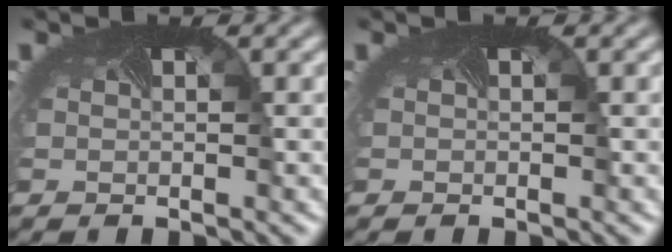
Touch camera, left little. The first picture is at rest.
{"total": 0.0}